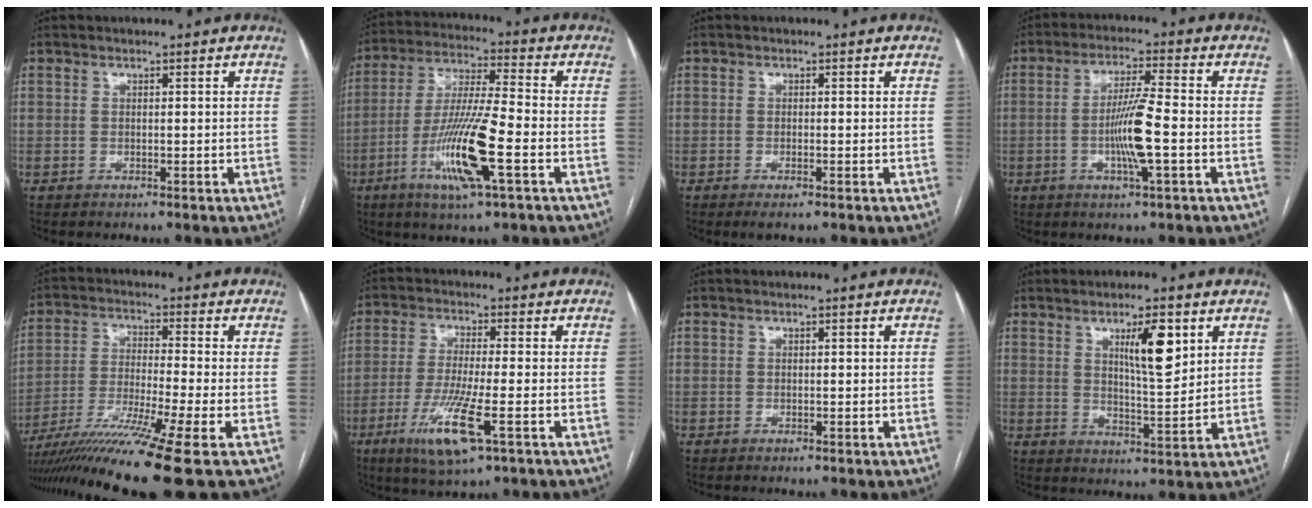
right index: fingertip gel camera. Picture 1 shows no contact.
{"total": 13.9, "force": [-4.9, 0.7, 12.9], "torque": [-0.258, -0.016, -0.093]}
{"total": 1.1, "force": [-0.7, 0.0, 0.9], "torque": [-0.014, -0.003, -0.011]}
{"total": 8.0, "force": [-1.8, -0.1, 7.8], "torque": [-0.151, -0.004, -0.035]}
{"total": 14.5, "force": [-10.1, -2.6, 10.0], "torque": [-0.186, -0.037, -0.178]}
{"total": 9.9, "force": [-4.2, 0.7, 8.9], "torque": [-0.177, -0.025, -0.075]}
{"total": 0.0}
{"total": 7.7, "force": [3.5, 1.4, 6.7], "torque": [-0.112, -0.004, 0.058]}